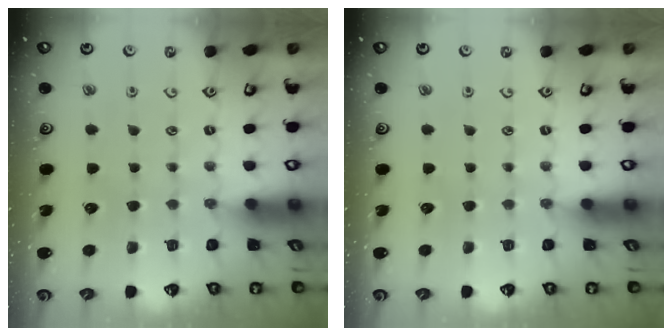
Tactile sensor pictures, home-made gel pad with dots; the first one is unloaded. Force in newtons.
{"total": 0.0}